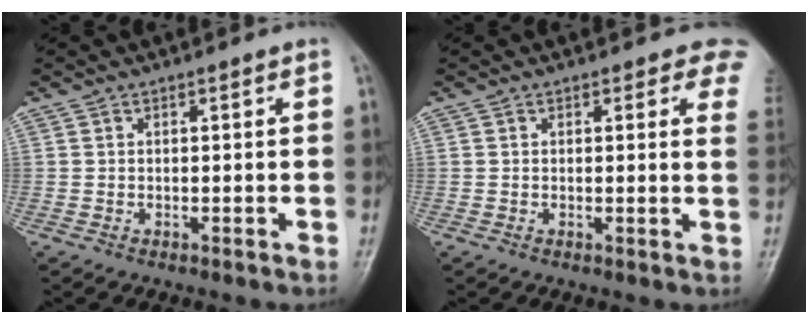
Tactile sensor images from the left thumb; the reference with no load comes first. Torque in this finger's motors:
{"motor_torque": [0.23, 0.18, 0.27, -0.08, 0.07]}